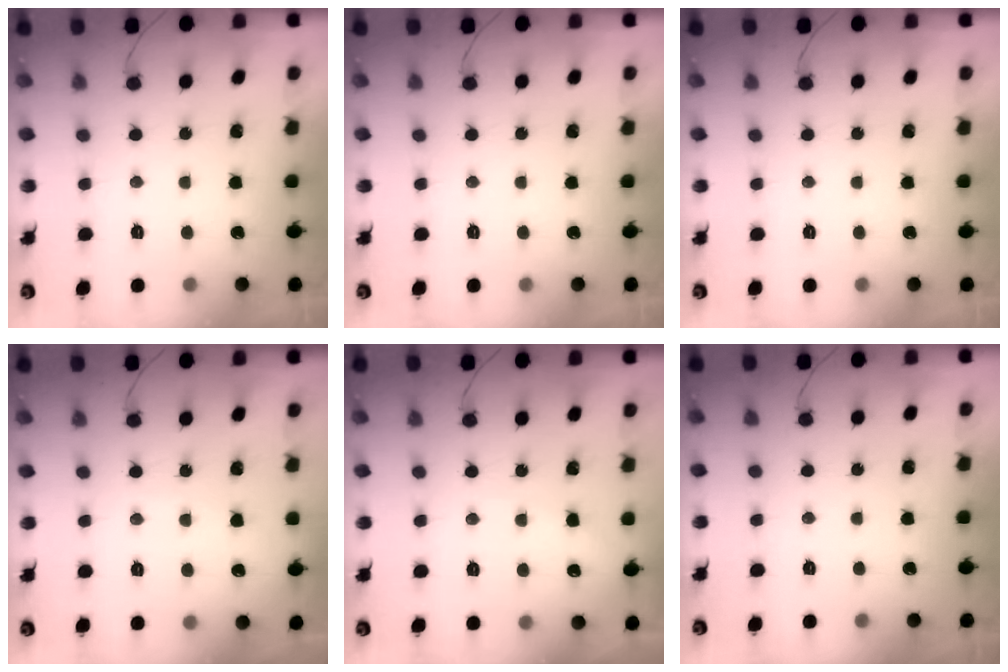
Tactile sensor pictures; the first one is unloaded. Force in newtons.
{"total": 0.0}
{"total": 0.0}
{"total": 2.9, "press": 2.9, "slide": 0.4}
{"total": 2.7, "press": 2.7, "slide": 0.4}
{"total": 0.0}